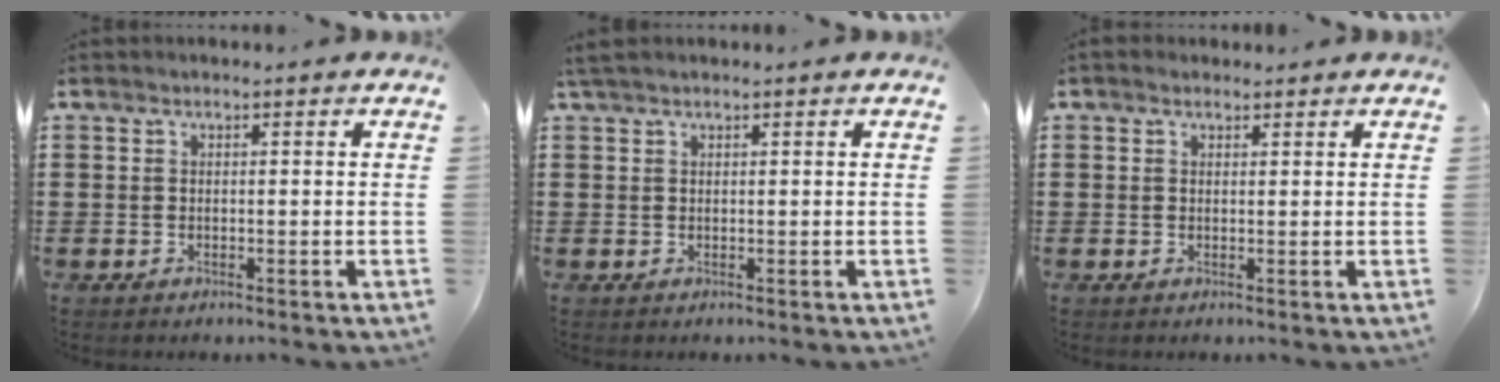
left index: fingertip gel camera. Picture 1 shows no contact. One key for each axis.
{"total": 1.2, "fx": 0.9, "fy": 0.2, "fz": 0.7, "tx": -0.016, "ty": 0.001, "tz": 0.017}
{"total": 1.0, "fx": 0.8, "fy": 0.5, "fz": 0.2, "tx": -0.005, "ty": 0.005, "tz": 0.016}